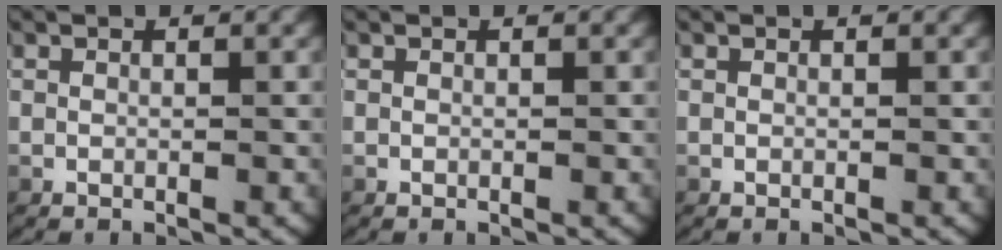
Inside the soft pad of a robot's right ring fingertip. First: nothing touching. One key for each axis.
{"total": 0.0}
{"total": 0.0}